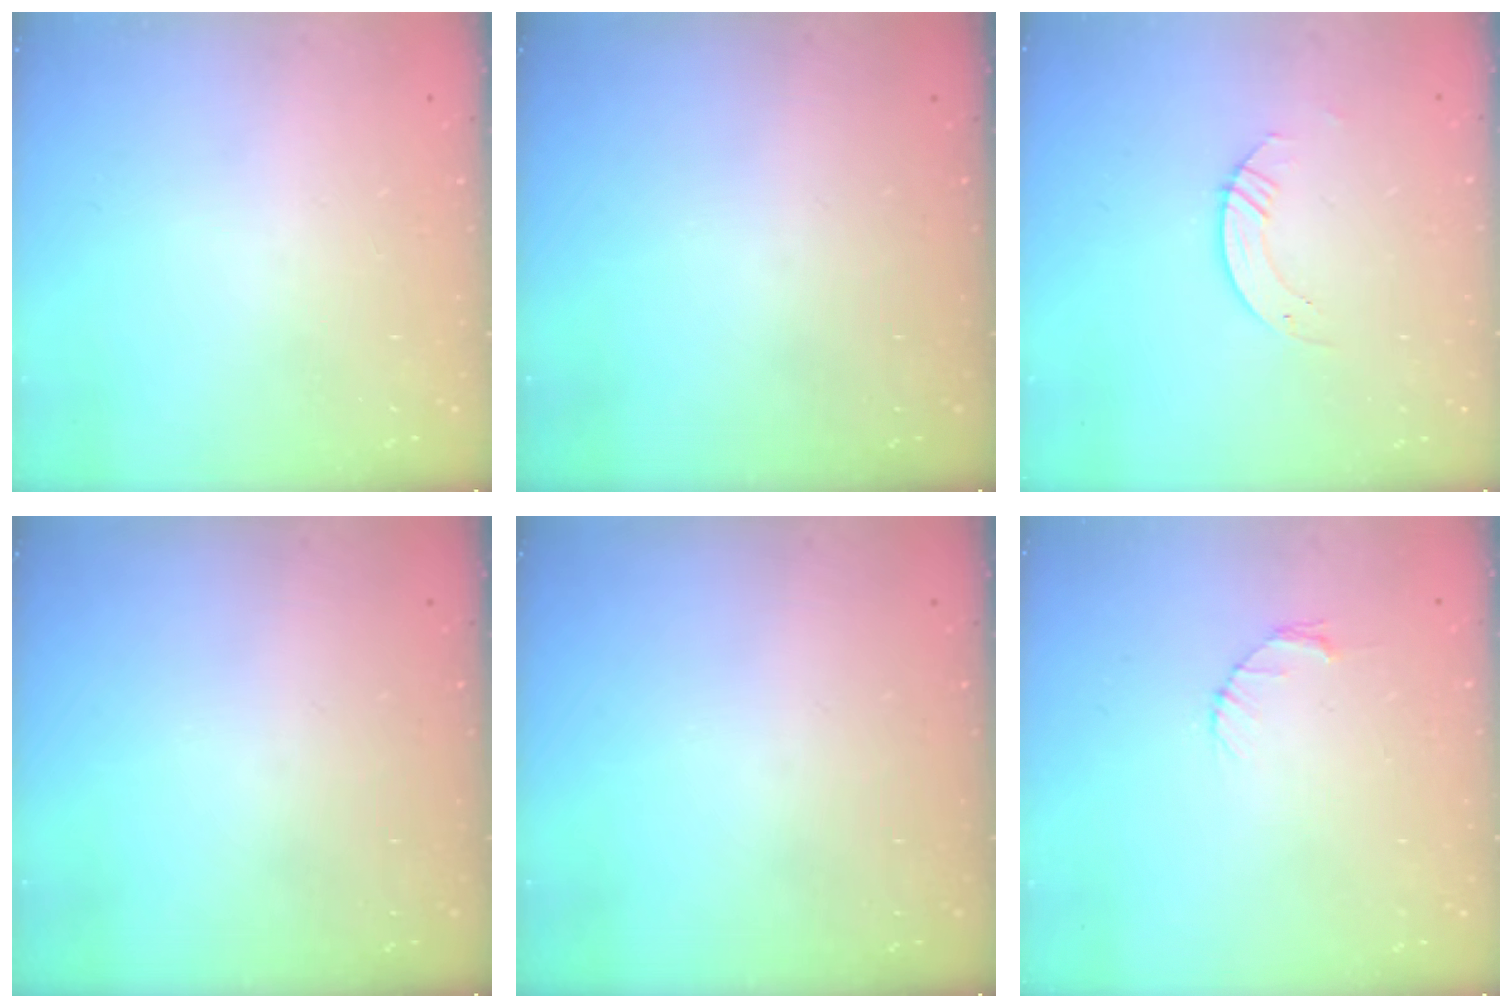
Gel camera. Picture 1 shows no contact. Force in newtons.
{"total": 0.0}
{"total": 3.1, "press": 3.1, "slide": 0.2}
{"total": 0.0}
{"total": 0.0}
{"total": 2.7, "press": 2.7, "slide": 0.4}